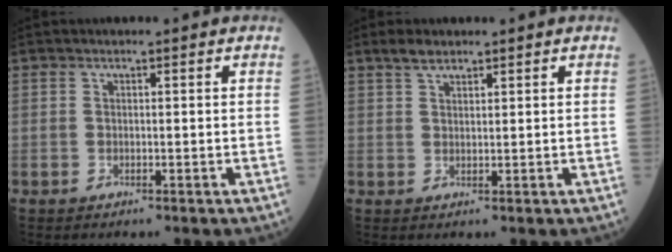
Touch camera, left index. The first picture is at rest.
{"total": 2.3, "force": [1.9, 0.8, 1.1], "torque": [-0.027, 0.009, 0.039]}